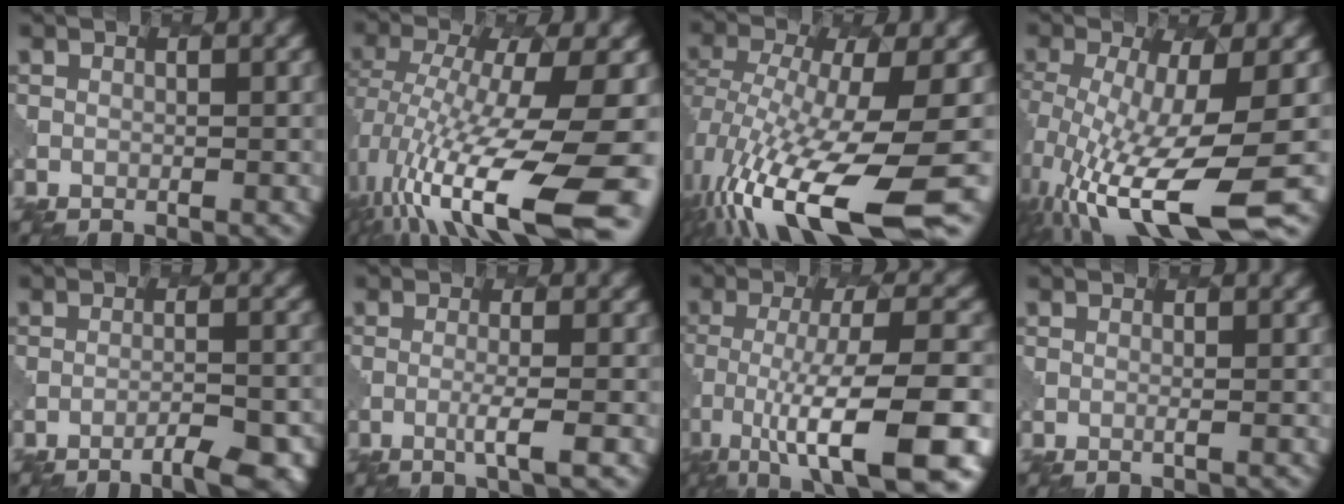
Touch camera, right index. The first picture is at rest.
{"total": 15.1, "force": [-4.3, 4.3, 13.8], "torque": [-0.248, -0.019, -0.061]}
{"total": 14.0, "force": [-5.0, 4.1, 12.4], "torque": [-0.252, -0.031, -0.070]}
{"total": 13.0, "force": [-4.2, 3.5, 11.8], "torque": [-0.239, -0.030, -0.060]}
{"total": 5.4, "force": [-4.0, 1.1, 3.4], "torque": [-0.048, 0.000, -0.051]}
{"total": 2.4, "force": [-0.5, 0.2, 2.3], "torque": [-0.036, 0.004, -0.018]}
{"total": 12.3, "force": [-5.9, 3.1, 10.3], "torque": [-0.175, -0.004, -0.092]}
{"total": 0.5, "force": [0.1, 0.0, 0.5], "torque": [-0.005, 0.002, -0.002]}